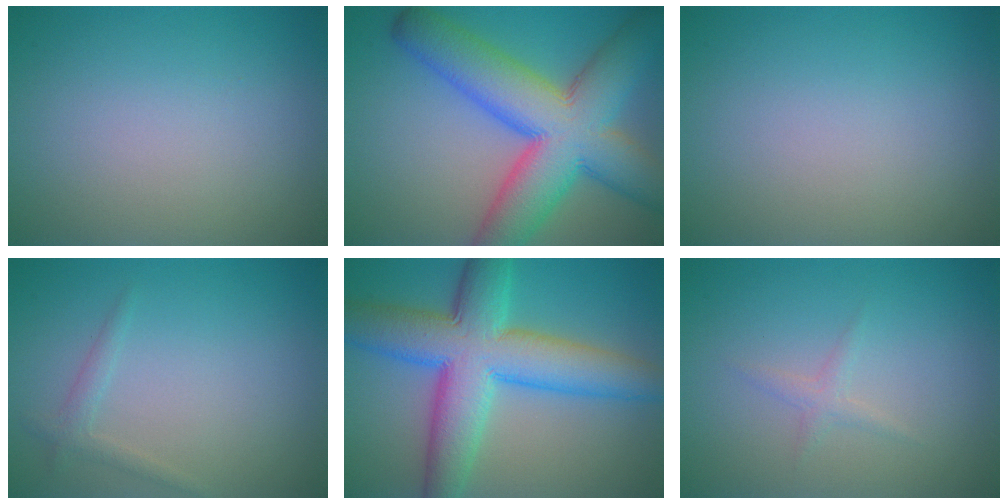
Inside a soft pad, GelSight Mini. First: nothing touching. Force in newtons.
{"total": 12.1, "press": 12.1, "slide": 0.4}
{"total": 0.0}
{"total": 1.2, "press": 1.2, "slide": 0.1}
{"total": 10.7, "press": 10.7, "slide": 0.2}
{"total": 1.0, "press": 1.0, "slide": 0.1}